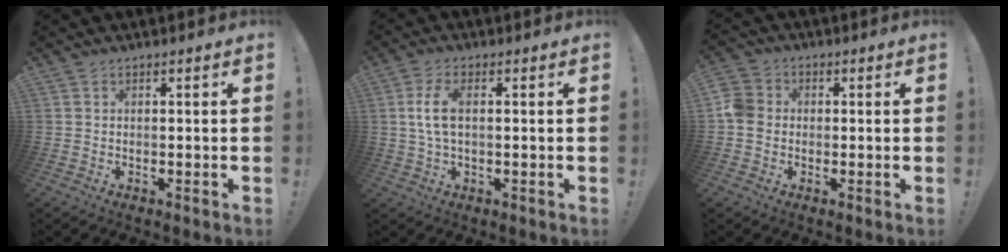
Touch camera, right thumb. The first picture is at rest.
{"total": 6.8, "force": [0.7, 3.1, 6.0], "torque": [-0.120, -0.007, 0.011]}
{"total": 6.0, "force": [-1.0, 5.2, 2.8], "torque": [-0.065, 0.022, -0.015]}